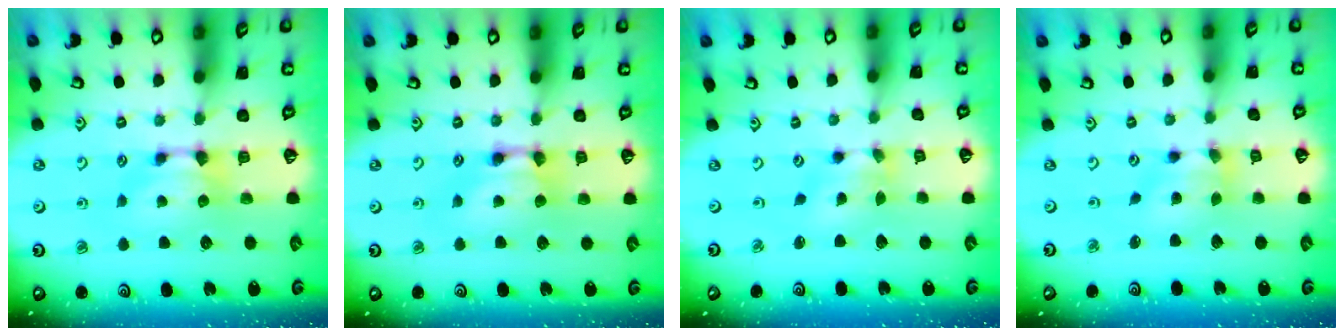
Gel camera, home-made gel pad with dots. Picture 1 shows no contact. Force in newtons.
{"total": 2.0, "press": 2.0, "slide": 0.1}
{"total": 2.0, "press": 1.2, "slide": 1.5}
{"total": 4.3, "press": 3.8, "slide": 1.9}